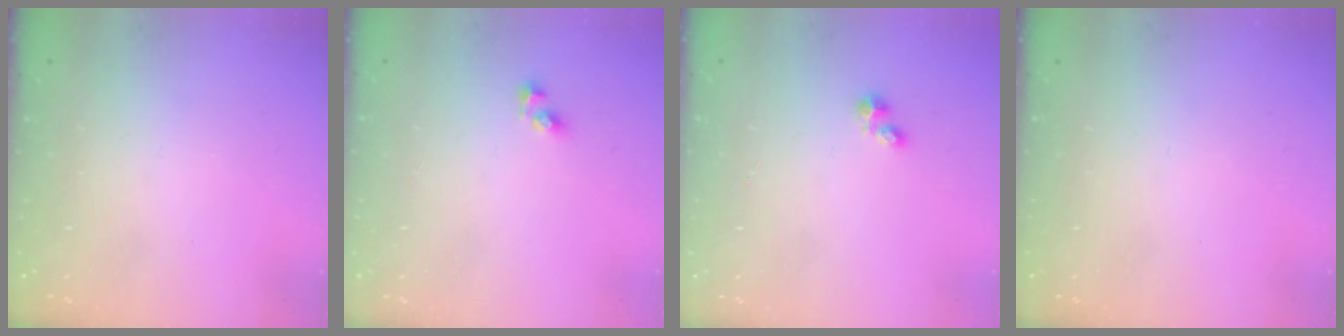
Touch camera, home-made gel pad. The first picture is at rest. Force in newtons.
{"total": 3.8, "press": 3.8, "slide": 0.2}
{"total": 1.9, "press": 1.8, "slide": 0.2}
{"total": 0.0}